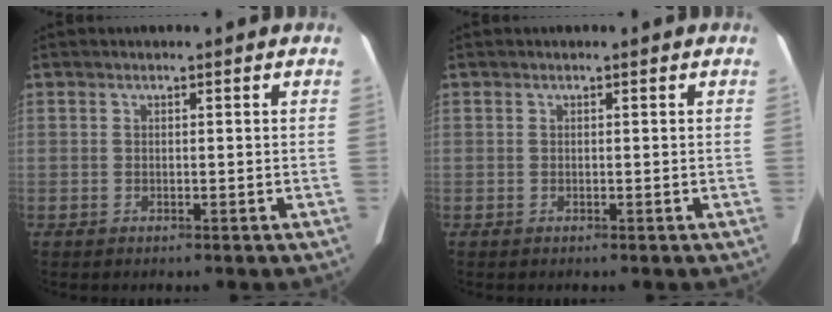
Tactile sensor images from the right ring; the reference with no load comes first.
{"total": 0.0}